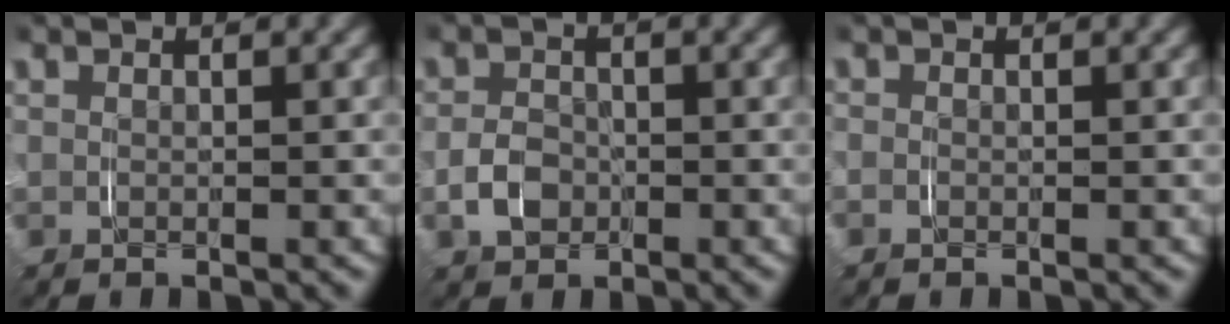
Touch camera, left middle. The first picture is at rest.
{"total": 2.1, "force": [-1.2, 1.5, 0.9], "torque": [-0.020, -0.006, -0.019]}
{"total": 0.8, "force": [-0.6, 0.4, -0.2], "torque": [-0.001, -0.005, -0.012]}